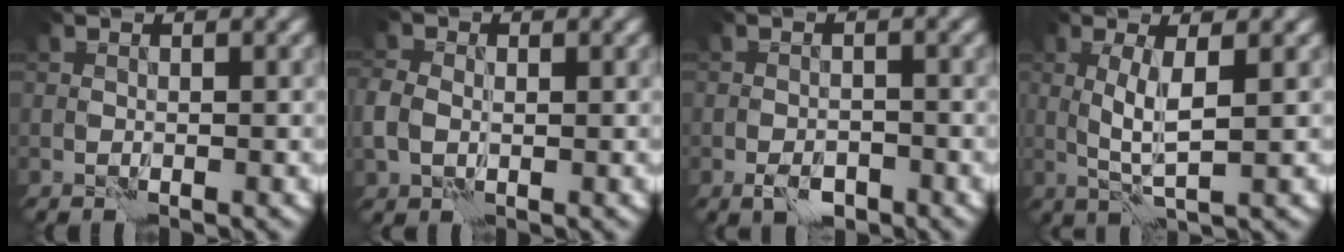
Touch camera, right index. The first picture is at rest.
{"total": 3.0, "force": [0.1, 2.4, 1.9], "torque": [-0.048, 0.000, 0.001]}
{"total": 2.1, "force": [-1.3, 1.1, 1.2], "torque": [-0.017, -0.001, -0.023]}
{"total": 2.9, "force": [0.7, 0.3, 2.8], "torque": [-0.058, 0.000, 0.013]}